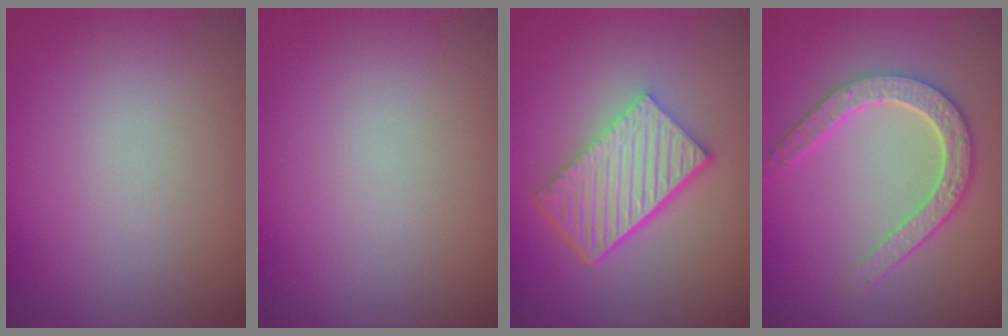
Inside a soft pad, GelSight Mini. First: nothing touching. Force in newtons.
{"total": 0.0}
{"total": 6.7, "press": 4.5, "slide": 5.0}
{"total": 4.6, "press": 3.7, "slide": 2.7}